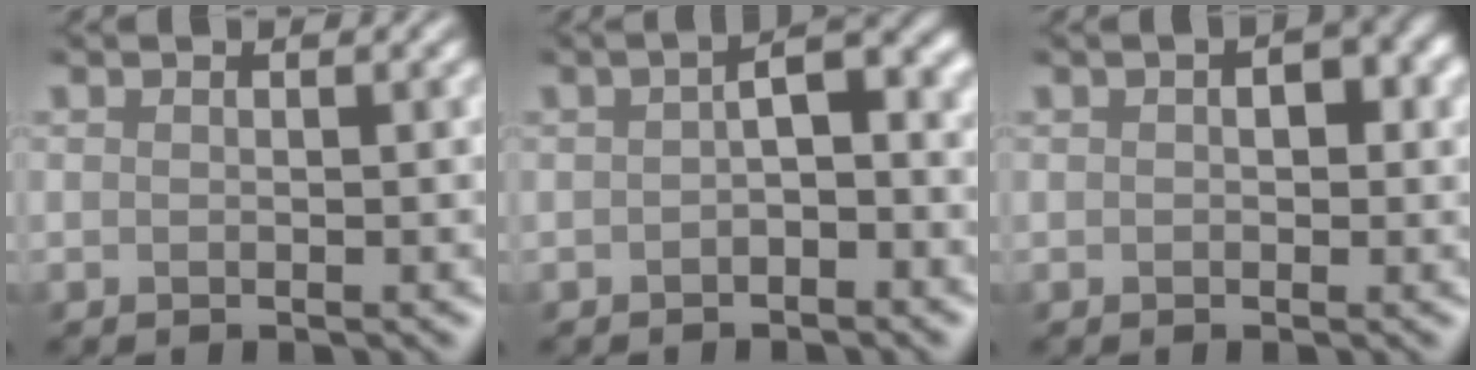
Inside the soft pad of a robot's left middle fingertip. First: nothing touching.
{"total": 2.9, "force": [-0.9, 1.1, 2.5], "torque": [-0.038, 0.014, -0.021]}
{"total": 2.4, "force": [0.3, 1.5, 1.8], "torque": [-0.008, 0.008, -0.001]}